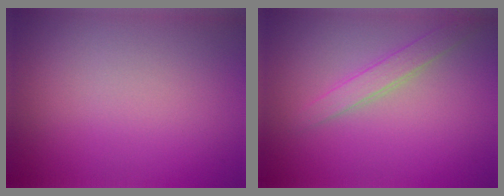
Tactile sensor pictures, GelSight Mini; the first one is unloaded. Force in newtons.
{"total": 2.0, "press": 2.0, "slide": 0.1}